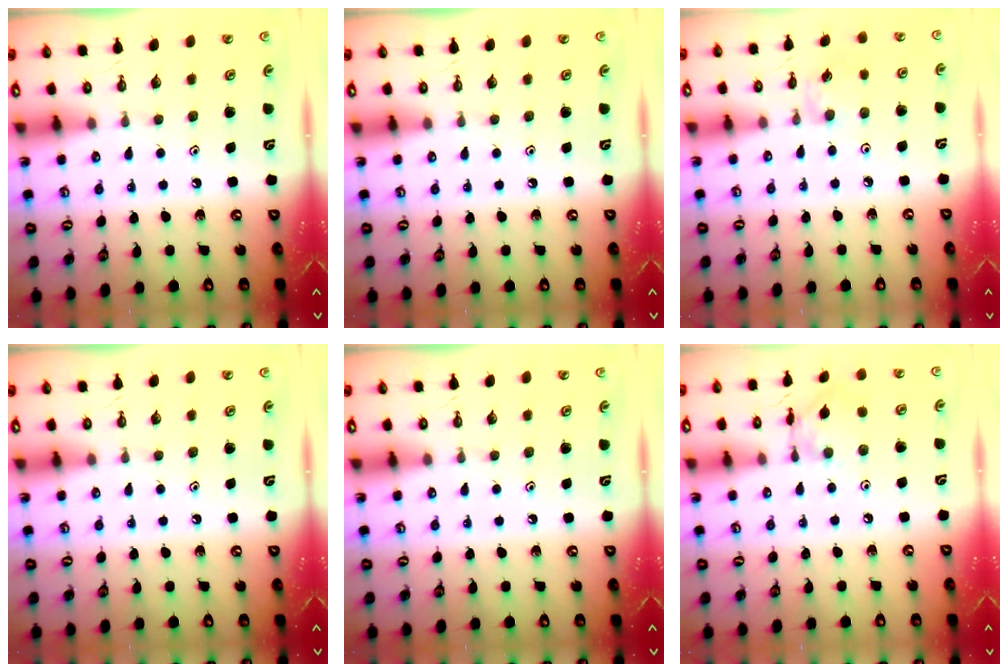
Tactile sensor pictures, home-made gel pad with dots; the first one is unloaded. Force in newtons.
{"total": 0.0}
{"total": 2.5, "press": 2.5, "slide": 0.5}
{"total": 0.0}
{"total": 0.0}
{"total": 6.1, "press": 6.1, "slide": 0.2}